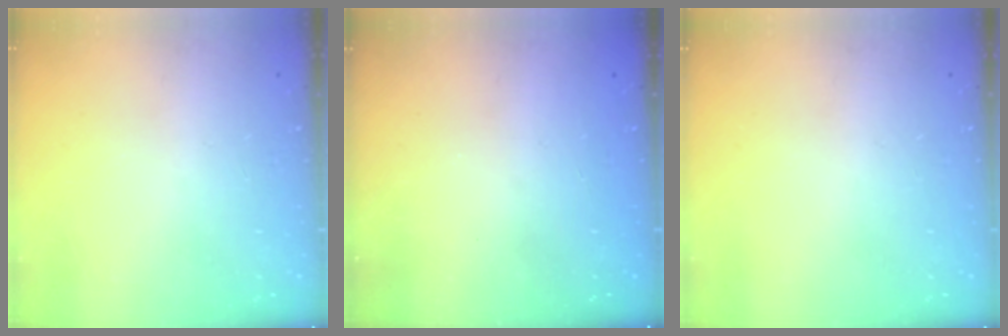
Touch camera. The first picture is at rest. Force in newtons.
{"total": 2.3, "press": 2.2, "slide": 0.8}
{"total": 0.0}